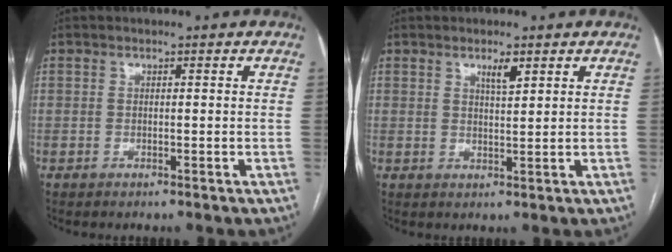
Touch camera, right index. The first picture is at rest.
{"total": 2.5, "force": [1.6, 0.4, 1.9], "torque": [-0.033, -0.003, 0.027]}